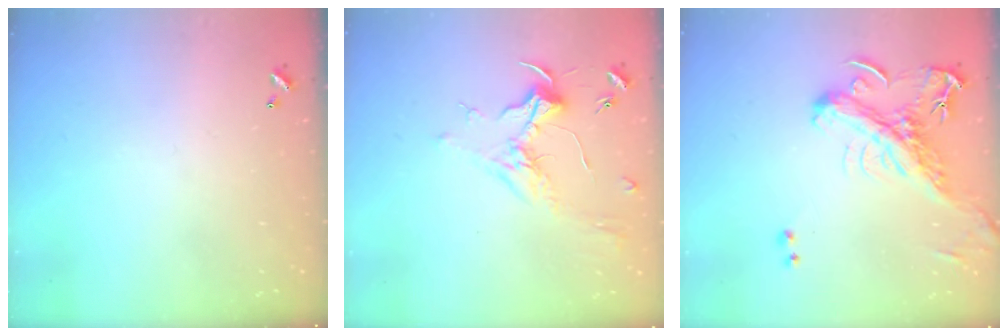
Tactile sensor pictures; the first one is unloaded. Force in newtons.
{"total": 1.8, "press": 1.7, "slide": 0.7}
{"total": 3.4, "press": 3.2, "slide": 1.1}